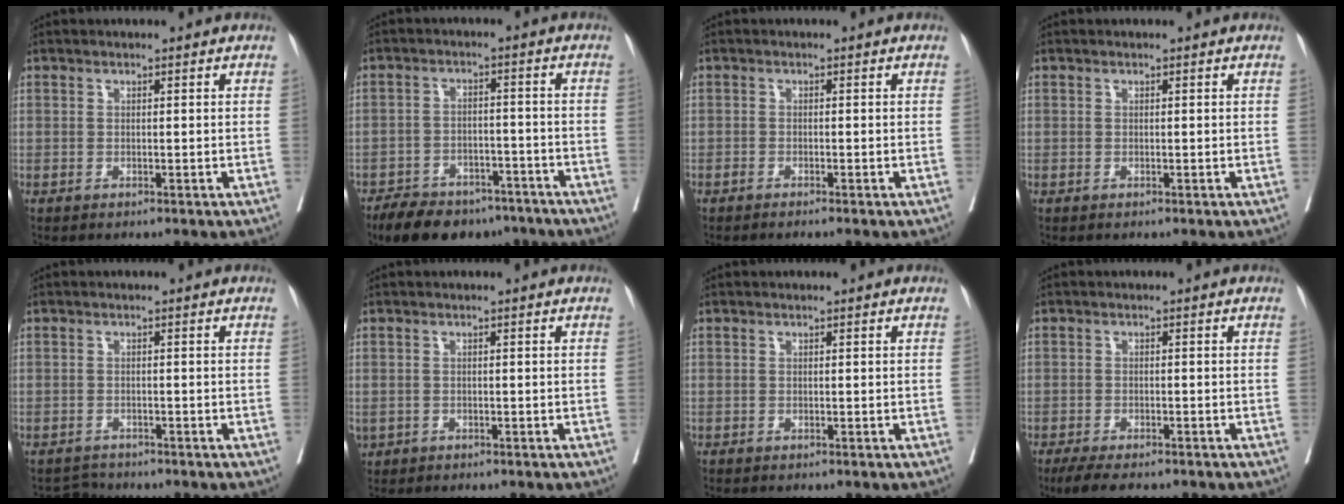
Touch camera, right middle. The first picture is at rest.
{"total": 13.5, "force": [-10.6, 6.4, 5.4], "torque": [-0.088, 0.005, -0.152]}
{"total": 1.7, "force": [-1.4, -0.1, 0.9], "torque": [-0.010, 0.001, -0.020]}
{"total": 0.0}
{"total": 1.8, "force": [-1.7, 0.3, -0.6], "torque": [0.007, -0.008, -0.029]}
{"total": 2.3, "force": [-1.0, 1.8, 0.9], "torque": [-0.029, -0.002, -0.009]}
{"total": 0.0}
{"total": 5.9, "force": [-4.7, 1.7, 3.1], "torque": [-0.050, -0.012, -0.072]}